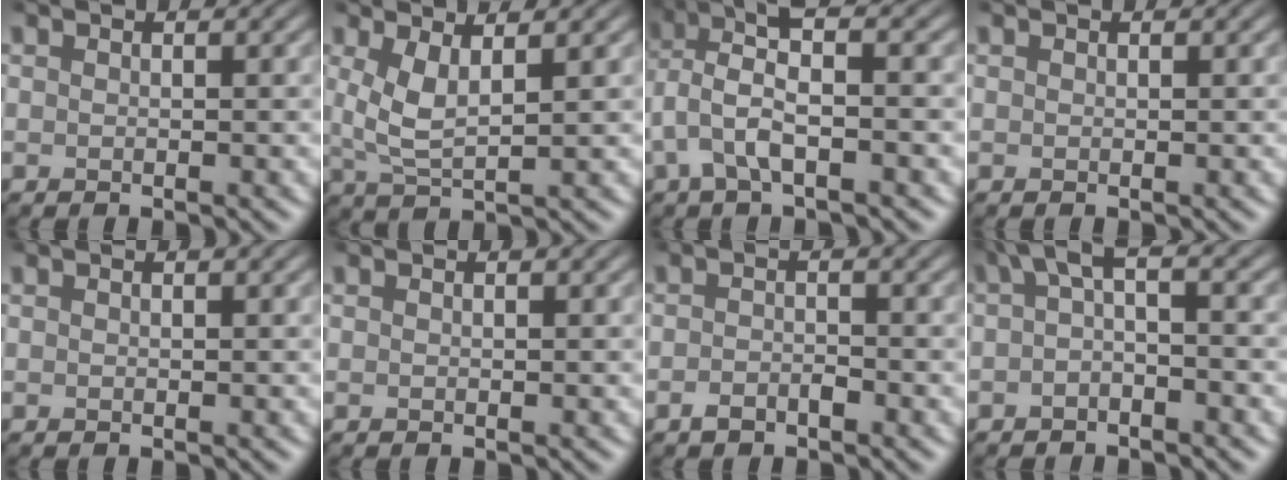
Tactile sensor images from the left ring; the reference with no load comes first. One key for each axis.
{"total": 3.3, "fx": 1.3, "fy": 0.9, "fz": 2.8, "tx": -0.061, "ty": -0.006, "tz": 0.029}
{"total": 4.7, "fx": 0.1, "fy": 1.7, "fz": 4.4, "tx": -0.099, "ty": 0.008, "tz": -0.005}
{"total": 0.0}
{"total": 0.0}
{"total": 0.0}
{"total": 1.5, "fx": -1.0, "fy": 0.7, "fz": 1.0, "tx": -0.018, "ty": 0.002, "tz": -0.020}
{"total": 2.8, "fx": 0.0, "fy": 0.9, "fz": 2.7, "tx": -0.046, "ty": 0.012, "tz": -0.005}